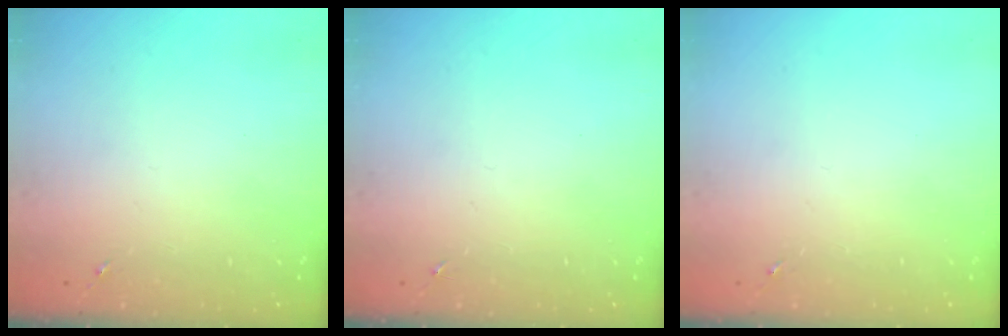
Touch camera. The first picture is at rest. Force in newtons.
{"total": 0.0}
{"total": 0.0}